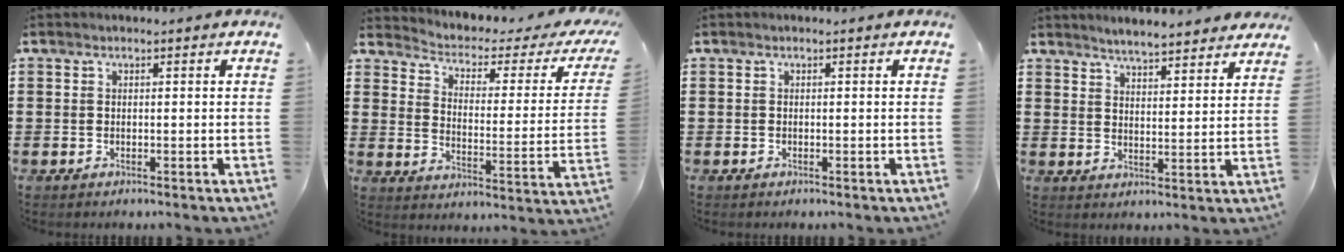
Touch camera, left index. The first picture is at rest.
{"total": 2.3, "force": [1.5, 0.8, 1.5], "torque": [-0.043, -0.021, 0.016]}
{"total": 0.0}
{"total": 4.0, "force": [4.0, 0.0, 0.3], "torque": [-0.021, -0.018, 0.071]}